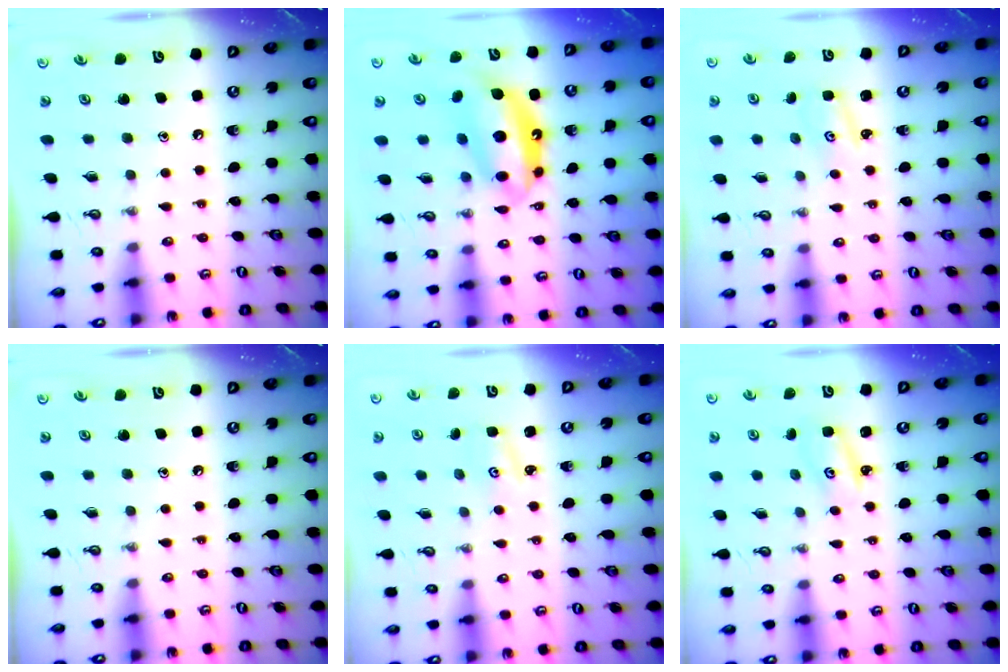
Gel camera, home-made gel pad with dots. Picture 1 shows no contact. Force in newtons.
{"total": 12.6, "press": 12.5, "slide": 1.3}
{"total": 1.5, "press": 1.5, "slide": 0.3}
{"total": 0.0}
{"total": 1.4, "press": 1.4, "slide": 0.3}
{"total": 2.6, "press": 2.6, "slide": 0.1}